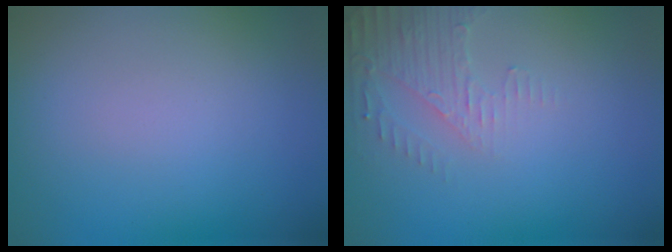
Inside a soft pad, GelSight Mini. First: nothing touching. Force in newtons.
{"total": 2.6, "press": 2.5, "slide": 0.7}